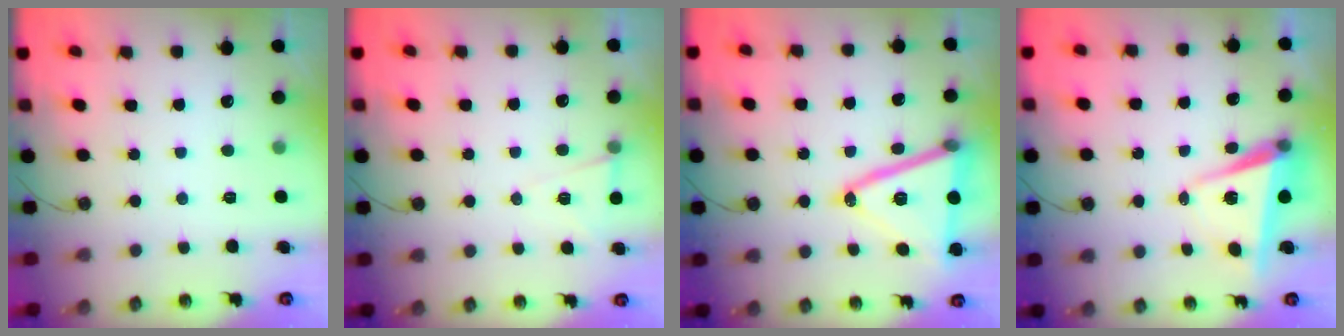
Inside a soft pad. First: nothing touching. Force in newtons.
{"total": 6.2, "press": 4.3, "slide": 4.4}
{"total": 19.7, "press": 19.3, "slide": 4.0}
{"total": 6.3, "press": 5.0, "slide": 3.8}